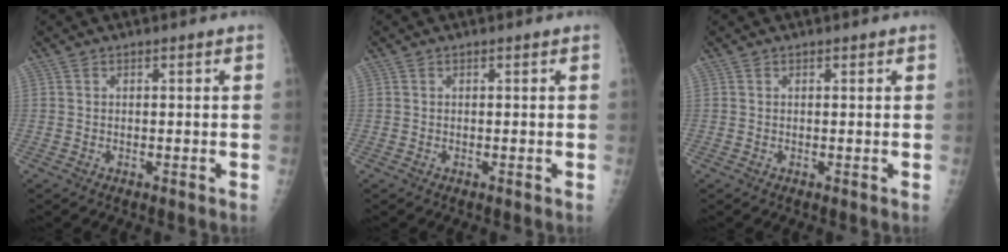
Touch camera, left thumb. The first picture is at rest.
{"total": 0.0}
{"total": 0.0}